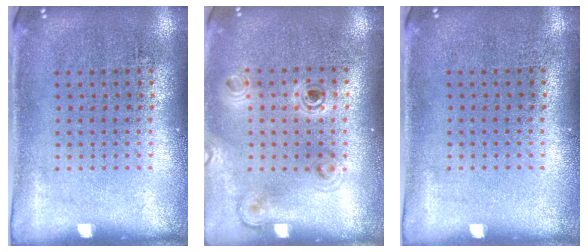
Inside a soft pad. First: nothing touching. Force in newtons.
{"total": 1.1, "press": 1.0, "slide": 0.3}
{"total": 0.0}